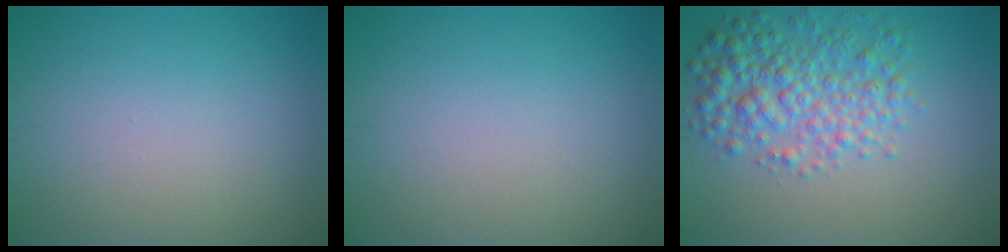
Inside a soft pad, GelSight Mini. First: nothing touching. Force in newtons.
{"total": 0.0}
{"total": 5.2, "press": 5.2, "slide": 0.1}